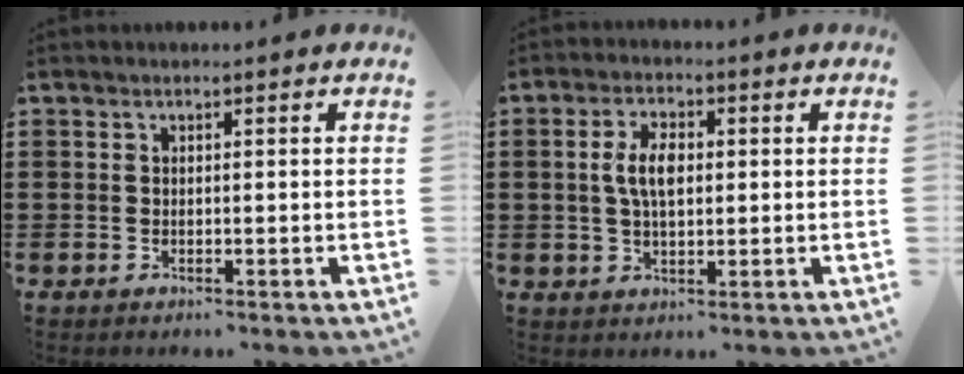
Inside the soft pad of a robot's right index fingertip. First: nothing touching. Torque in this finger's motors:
{"motor_torque": [1.05, -0.04, 0.59, 0.17]}